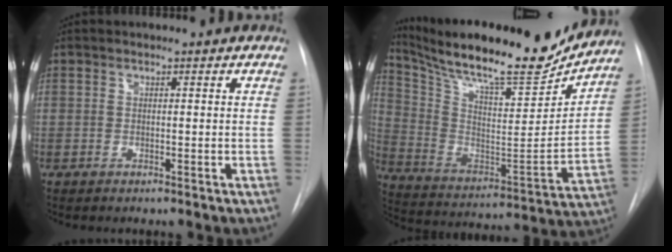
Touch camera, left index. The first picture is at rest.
{"total": 24.5, "force": [21.7, 3.4, 10.7], "torque": [-0.202, -0.039, 0.338]}